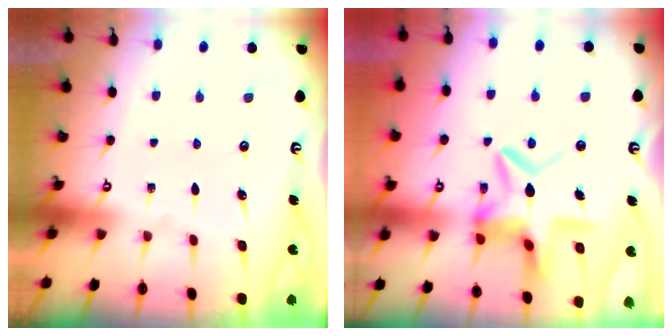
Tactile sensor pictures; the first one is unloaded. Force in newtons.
{"total": 12.4, "press": 12.3, "slide": 1.5}